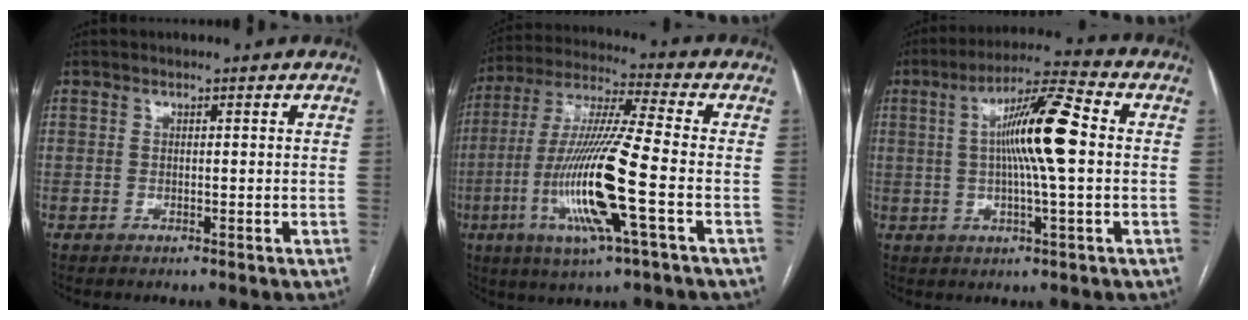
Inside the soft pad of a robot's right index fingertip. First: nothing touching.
{"total": 16.8, "force": [-4.7, 0.2, 16.1], "torque": [-0.334, -0.014, -0.093]}
{"total": 11.7, "force": [1.0, 0.6, 11.6], "torque": [-0.204, 0.014, 0.010]}